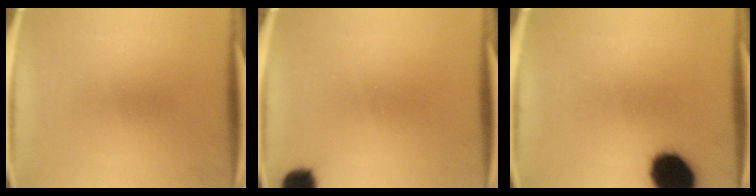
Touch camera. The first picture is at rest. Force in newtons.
{"total": 5.1}
{"total": 14.0}